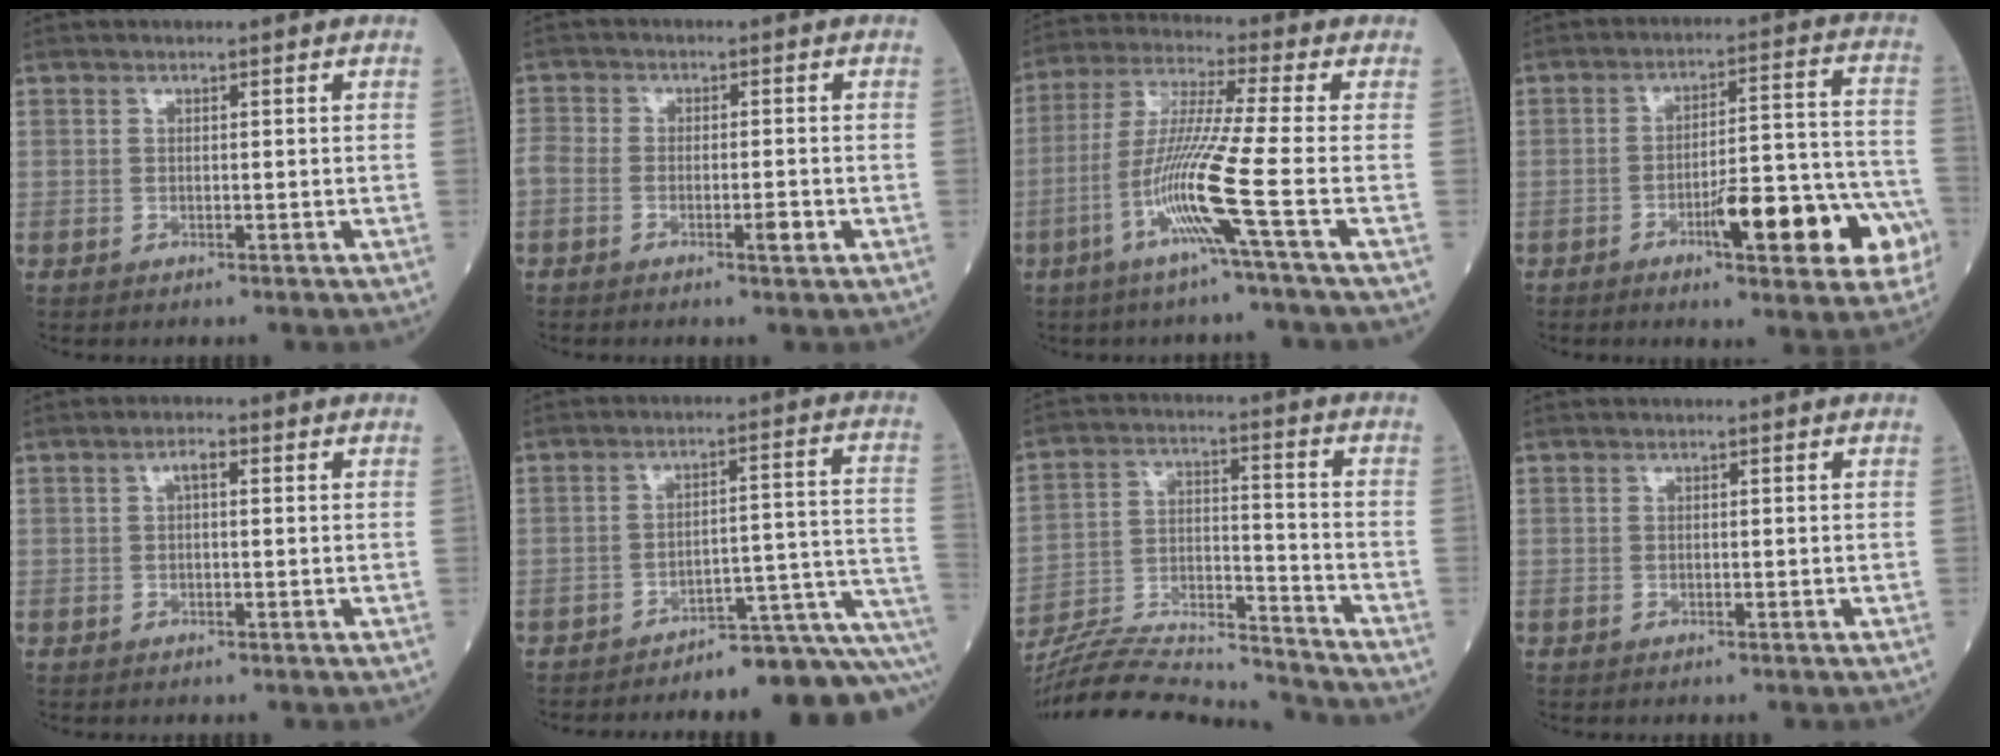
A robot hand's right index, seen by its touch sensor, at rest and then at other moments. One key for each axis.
{"total": 4.6, "fx": -1.8, "fy": 2.1, "fz": 3.7, "tx": -0.081, "ty": 0.008, "tz": -0.033}
{"total": 10.9, "fx": -4.2, "fy": -2.4, "fz": 9.7, "tx": -0.198, "ty": -0.013, "tz": -0.085}
{"total": 14.5, "fx": -5.9, "fy": 2.8, "fz": 12.9, "tx": -0.156, "ty": 0.025, "tz": -0.073}
{"total": 1.6, "fx": 0.5, "fy": 0.6, "fz": 1.4, "tx": -0.022, "ty": 0.009, "tz": 0.010}
{"total": 16.0, "fx": -14.8, "fy": 0.2, "fz": 6.0, "tx": -0.012, "ty": 0.037, "tz": -0.187}
{"total": 20.2, "fx": -19.4, "fy": 1.1, "fz": 5.4, "tx": -0.121, "ty": 0.004, "tz": -0.313}
{"total": 0.0}